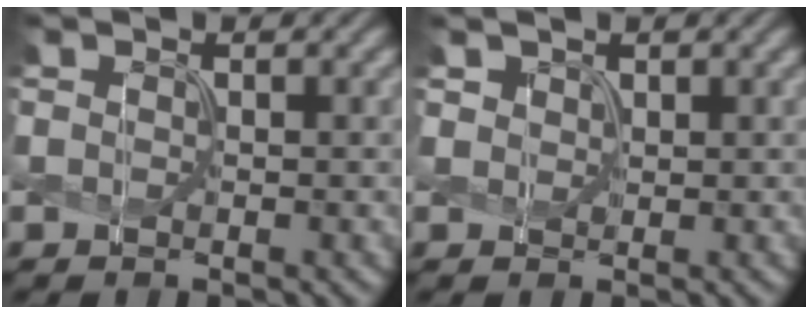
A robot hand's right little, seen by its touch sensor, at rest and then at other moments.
{"total": 0.6, "force": [0.5, 0.3, 0.0], "torque": [0.000, 0.000, 0.011]}